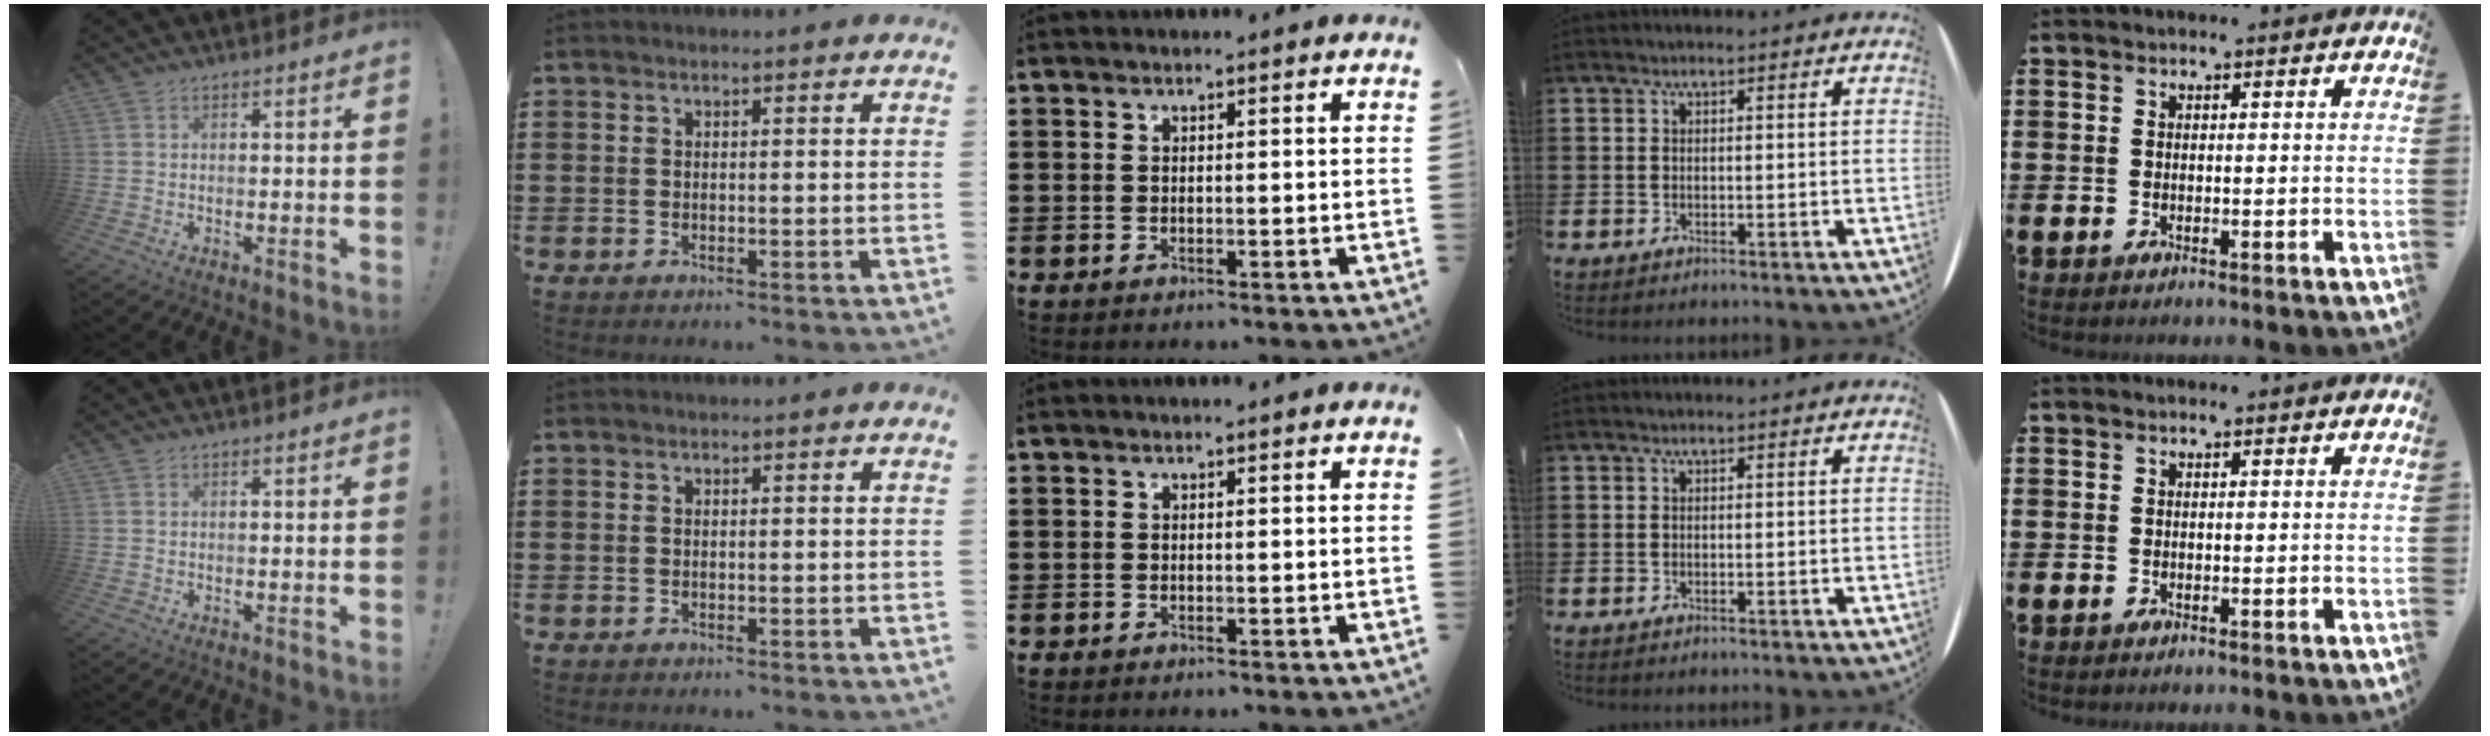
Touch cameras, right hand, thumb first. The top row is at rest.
{}